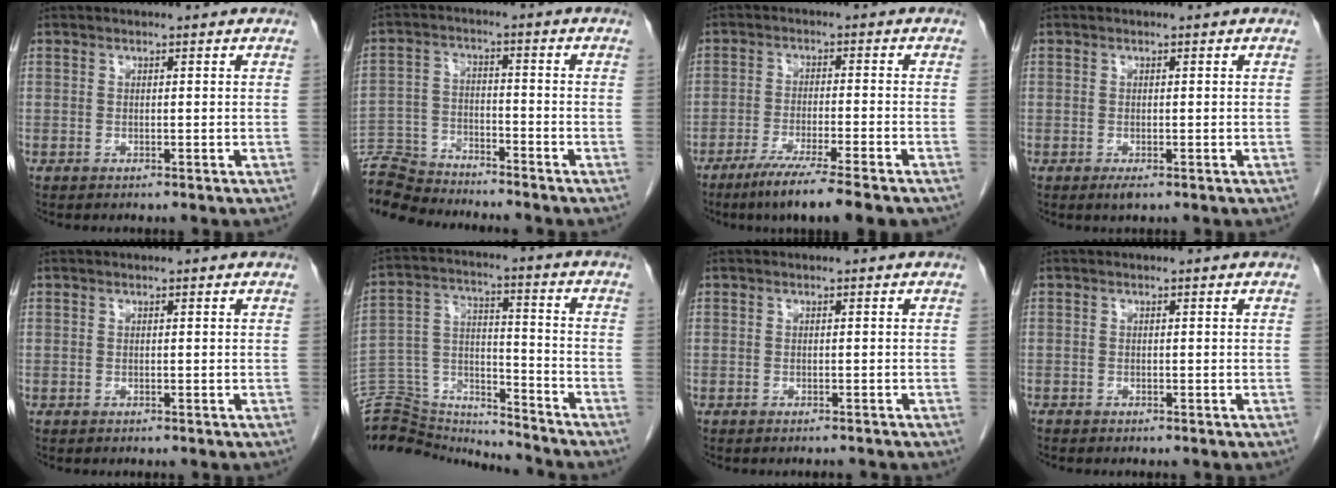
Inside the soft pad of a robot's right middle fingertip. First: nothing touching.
{"total": 10.0, "force": [-9.9, 0.7, 1.3], "torque": [-0.029, -0.001, -0.184]}
{"total": 9.8, "force": [-7.3, -0.2, 6.5], "torque": [-0.103, -0.026, -0.115]}
{"total": 1.2, "force": [-0.7, 0.3, 1.0], "torque": [-0.015, -0.003, -0.008]}
{"total": 0.0}
{"total": 17.7, "force": [-17.0, 4.2, 3.0], "torque": [-0.079, 0.046, -0.273]}
{"total": 1.7, "force": [-1.6, 0.1, 0.4], "torque": [-0.011, -0.004, -0.020]}
{"total": 1.0, "force": [-0.9, 0.3, 0.3], "torque": [-0.010, -0.001, -0.016]}